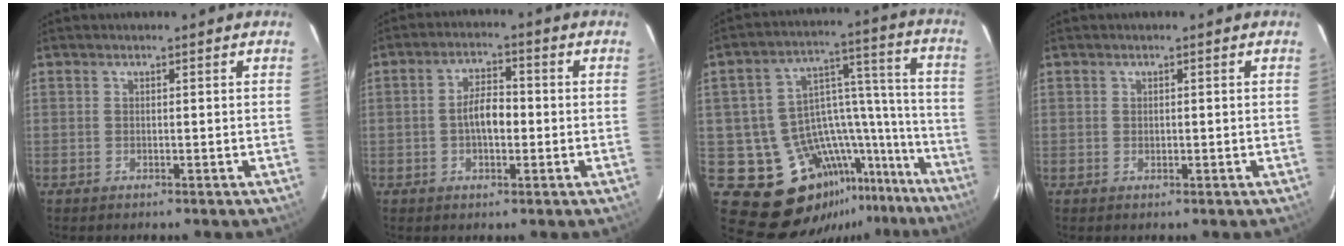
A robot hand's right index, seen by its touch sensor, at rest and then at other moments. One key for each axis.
{"total": 5.5, "fx": -0.8, "fy": 2.8, "fz": 4.7, "tx": -0.086, "ty": 0.011, "tz": -0.011}
{"total": 20.7, "fx": -14.4, "fy": 12.2, "fz": 8.5, "tx": -0.129, "ty": 0.062, "tz": -0.188}
{"total": 0.6, "fx": 0.0, "fy": 0.5, "fz": 0.2, "tx": -0.002, "ty": 0.000, "tz": 0.002}